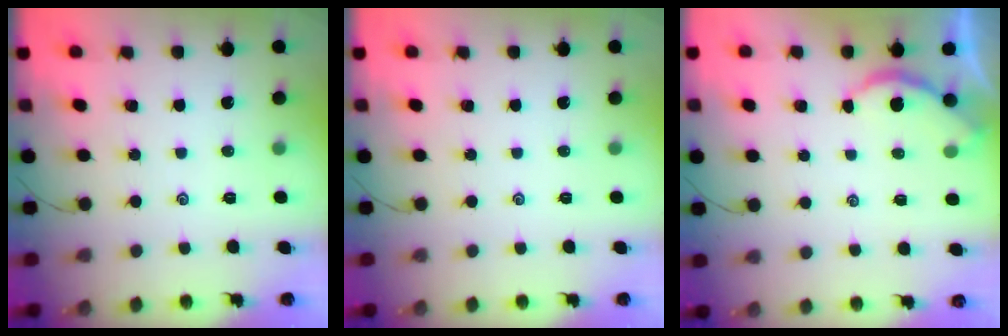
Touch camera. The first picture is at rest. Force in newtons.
{"total": 0.0}
{"total": 1.9, "press": 1.9, "slide": 0.4}